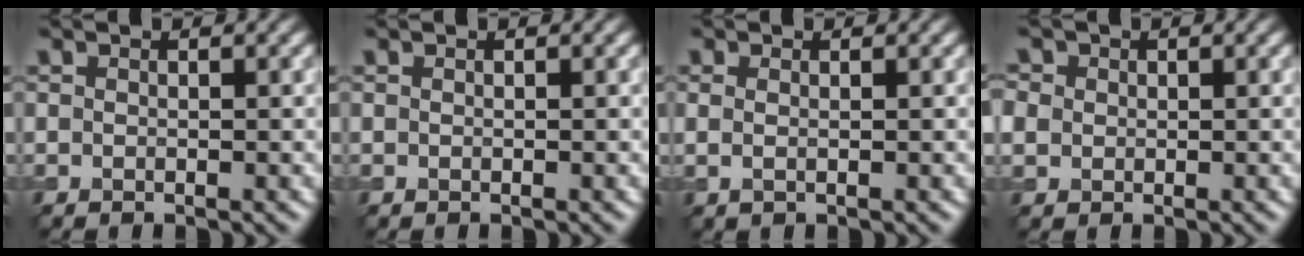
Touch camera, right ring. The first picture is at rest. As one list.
[{"total": 0.0}, {"total": 0.9, "force": [0.2, 0.3, 0.8], "torque": [-0.018, -0.003, 0.002]}, {"total": 2.3, "force": [0.6, 2.0, 0.8], "torque": [-0.028, 0.012, 0.005]}]